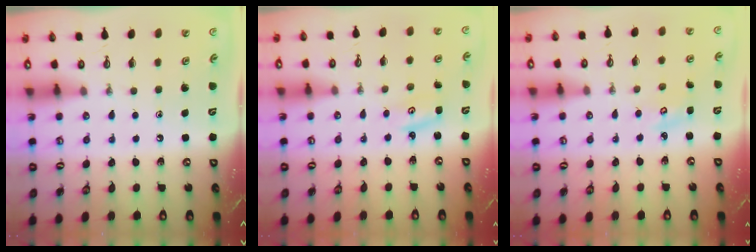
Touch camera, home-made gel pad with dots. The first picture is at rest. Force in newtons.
{"total": 2.7, "press": 2.7, "slide": 0.3}
{"total": 3.4, "press": 3.4, "slide": 0.4}